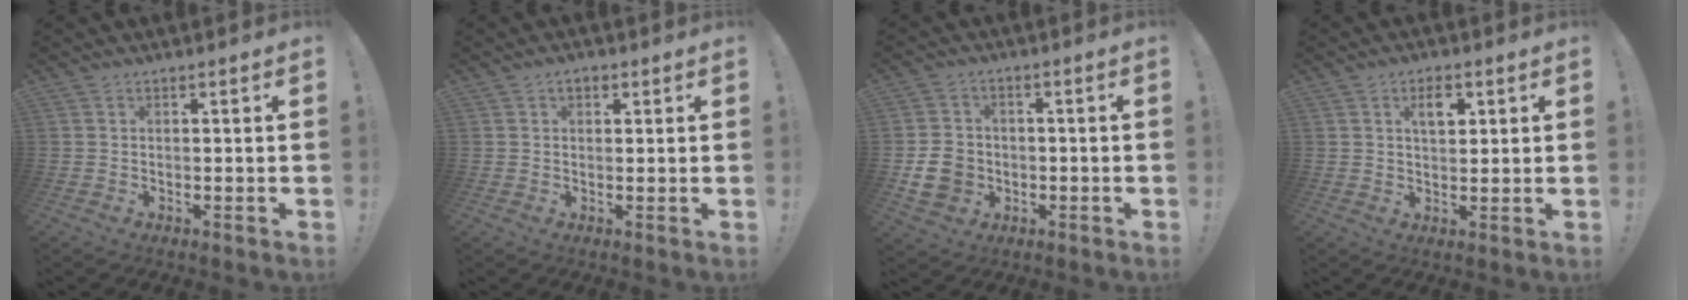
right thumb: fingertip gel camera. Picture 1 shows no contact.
{"total": 2.3, "force": [1.0, 1.6, 1.4], "torque": [-0.019, 0.002, 0.017]}
{"total": 9.4, "force": [-2.1, 8.0, 4.5], "torque": [-0.069, 0.015, -0.033]}
{"total": 5.4, "force": [2.2, 3.1, 3.9], "torque": [-0.044, -0.005, 0.031]}